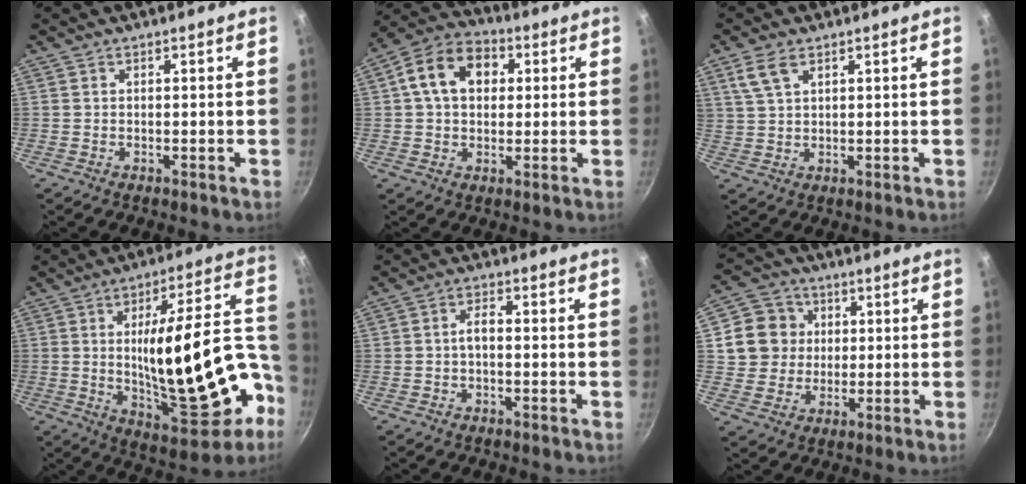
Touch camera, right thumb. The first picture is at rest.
{"total": 12.5, "force": [2.8, 9.1, 8.0], "torque": [-0.110, 0.021, 0.030]}
{"total": 5.3, "force": [2.9, 2.8, 3.4], "torque": [-0.065, -0.001, 0.062]}
{"total": 25.8, "force": [-4.3, 10.3, 23.2], "torque": [-0.319, 0.044, -0.033]}
{"total": 2.8, "force": [-0.7, 1.5, 2.3], "torque": [-0.038, 0.019, -0.014]}
{"total": 9.9, "force": [2.0, 9.2, 3.0], "torque": [-0.020, 0.014, 0.033]}